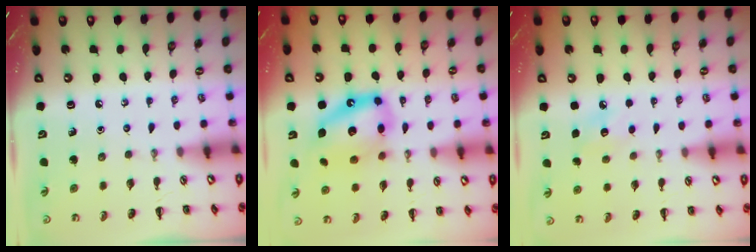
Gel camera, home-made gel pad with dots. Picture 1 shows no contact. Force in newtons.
{"total": 13.7, "press": 13.3, "slide": 3.4}
{"total": 7.6, "press": 7.4, "slide": 1.5}